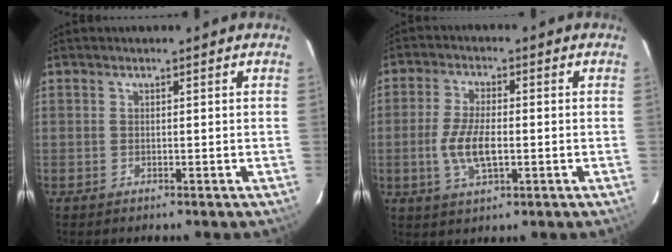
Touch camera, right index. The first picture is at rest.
{"total": 7.6, "force": [-1.4, 3.0, 6.8], "torque": [-0.143, -0.003, -0.026]}